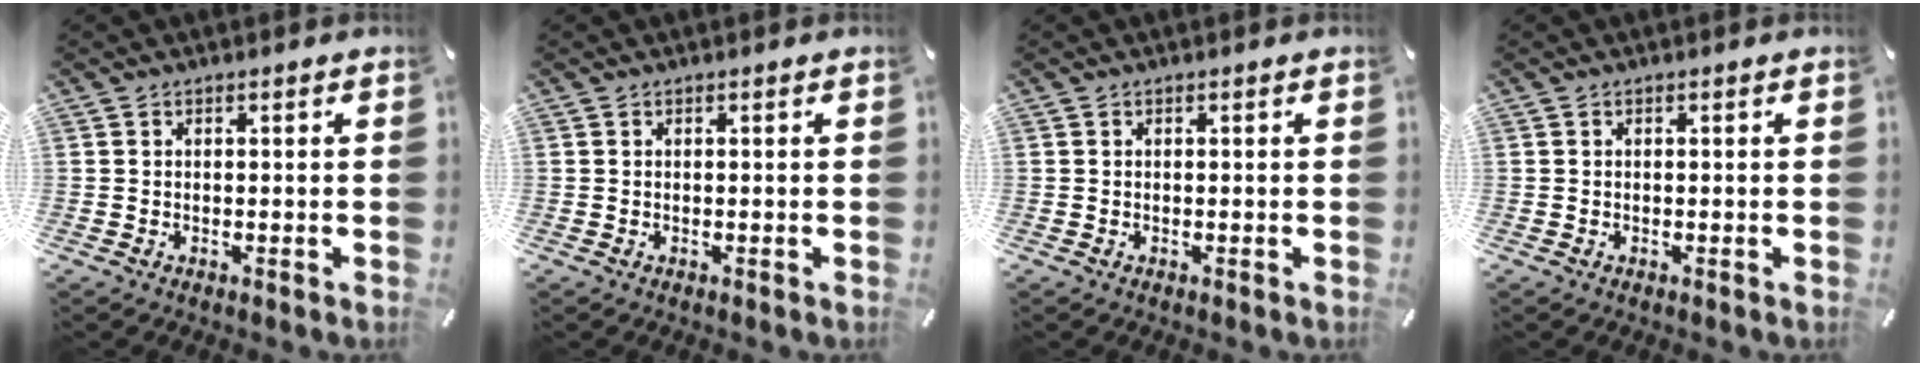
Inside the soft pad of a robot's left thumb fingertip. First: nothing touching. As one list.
[{"total": 0.0}, {"total": 0.0}, {"total": 0.0}]